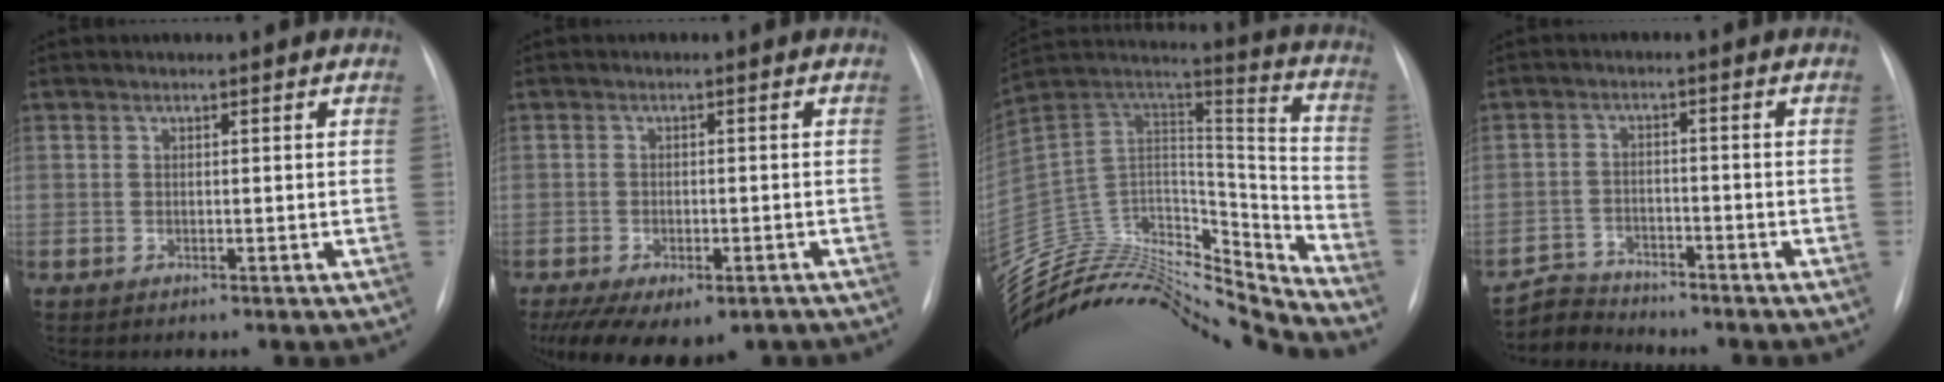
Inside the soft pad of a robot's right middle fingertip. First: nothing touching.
{"total": 12.9, "force": [-8.4, 6.4, 7.4], "torque": [-0.147, -0.014, -0.113]}
{"total": 31.0, "force": [-29.3, 4.8, 9.1], "torque": [-0.188, 0.011, -0.471]}
{"total": 4.8, "force": [-4.7, 0.7, -1.1], "torque": [0.017, -0.004, -0.085]}